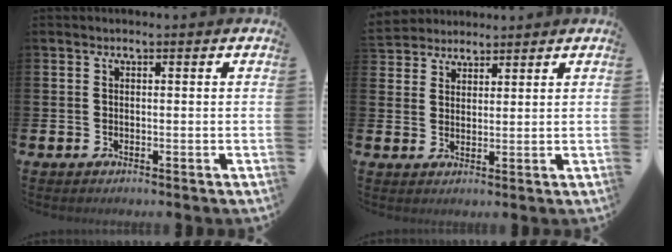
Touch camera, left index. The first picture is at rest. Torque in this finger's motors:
{"motor_torque": [0.99, -1.15, 1.05, 0.21]}